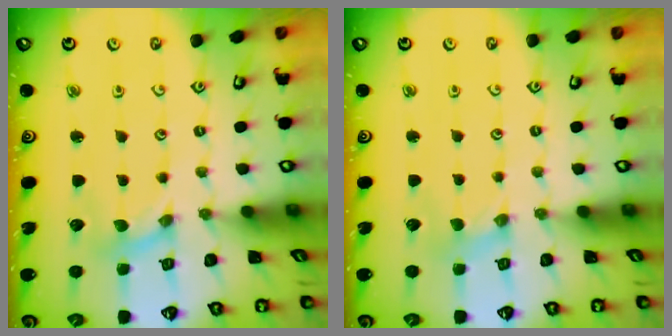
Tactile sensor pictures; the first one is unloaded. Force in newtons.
{"total": 0.7, "press": 0.7, "slide": 0.1}